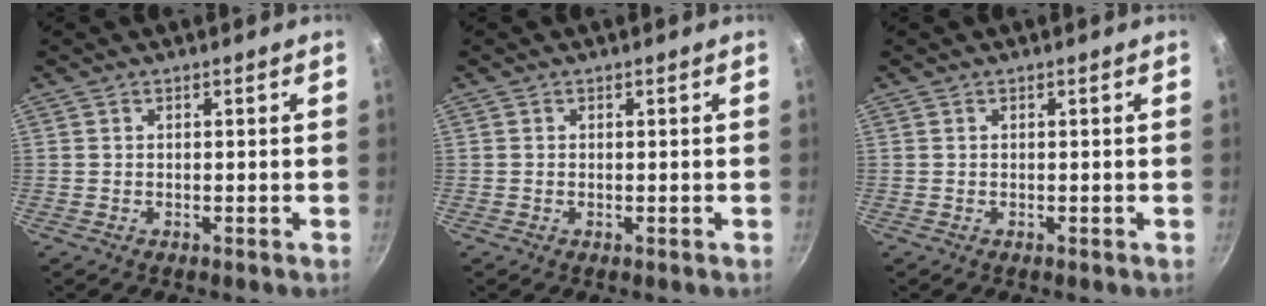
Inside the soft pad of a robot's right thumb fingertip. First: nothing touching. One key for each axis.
{"total": 0.0}
{"total": 0.0}